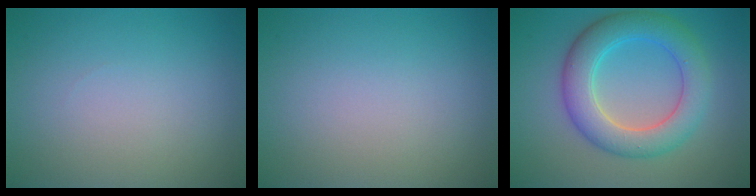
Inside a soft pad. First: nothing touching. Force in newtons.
{"total": 0.0}
{"total": 6.3, "press": 6.3, "slide": 0.2}